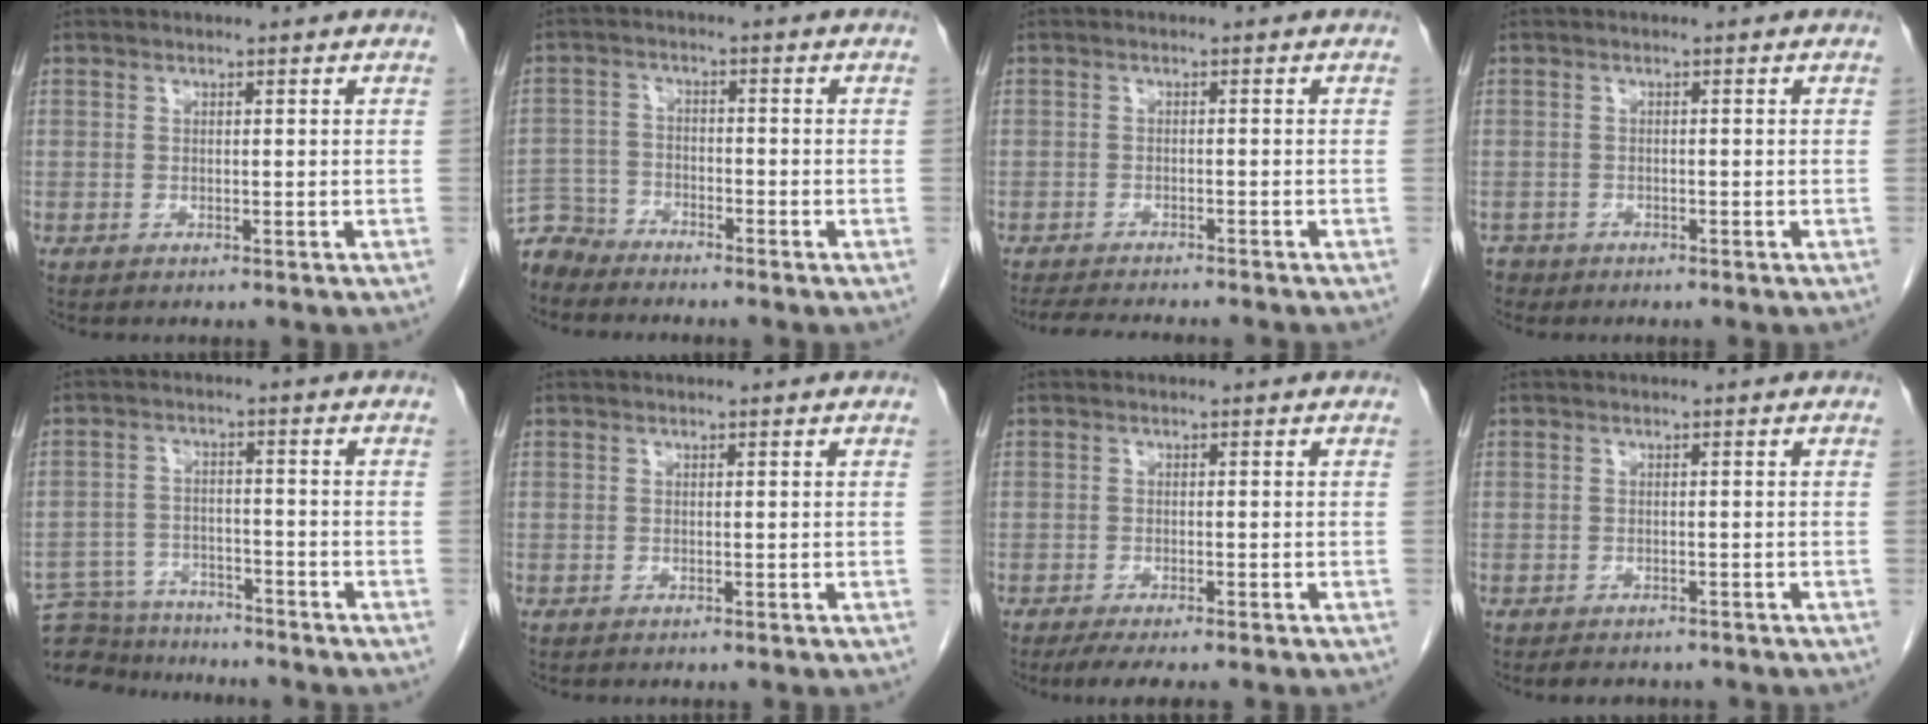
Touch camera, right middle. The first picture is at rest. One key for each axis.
{"total": 5.1, "fx": -5.0, "fy": 1.1, "fz": -0.6, "tx": 0.014, "ty": -0.005, "tz": -0.100}
{"total": 9.6, "fx": -8.6, "fy": 1.2, "fz": 4.0, "tx": -0.055, "ty": -0.014, "tz": -0.120}
{"total": 1.7, "fx": -1.4, "fy": 0.9, "fz": -0.3, "tx": -0.003, "ty": 0.001, "tz": -0.025}
{"total": 13.6, "fx": -13.1, "fy": 2.8, "fz": 2.3, "tx": -0.045, "ty": 0.020, "tz": -0.202}
{"total": 0.0}
{"total": 5.3, "fx": -4.3, "fy": 0.6, "fz": 3.1, "tx": -0.045, "ty": -0.012, "tz": -0.063}
{"total": 4.5, "fx": -3.8, "fy": 1.7, "fz": 1.5, "tx": -0.021, "ty": -0.005, "tz": -0.046}